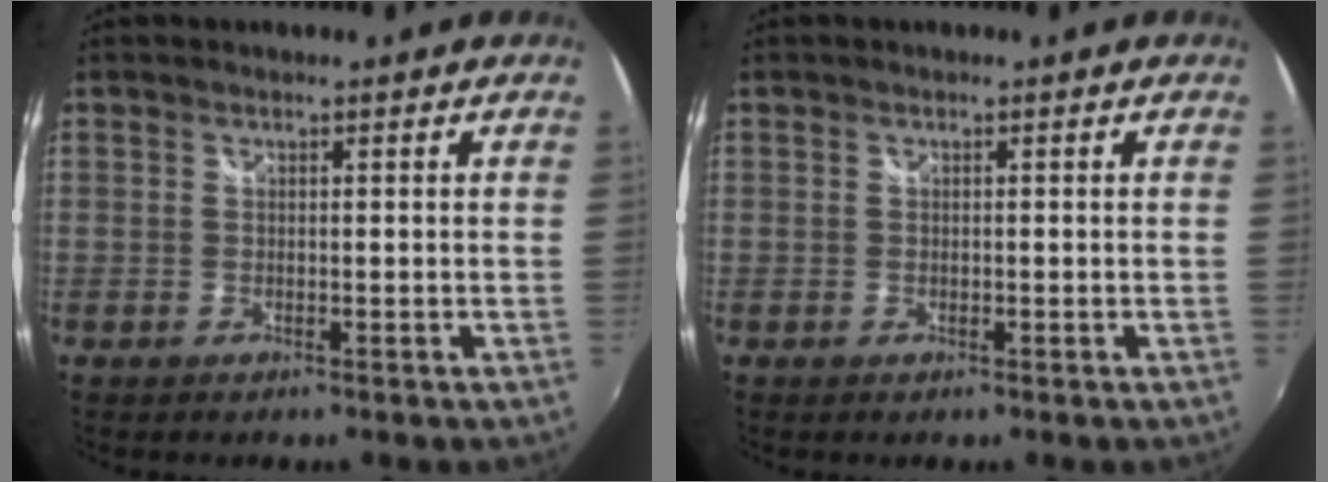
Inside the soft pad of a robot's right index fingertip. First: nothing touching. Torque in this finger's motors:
{"motor_torque": [-0.06, 0.07, 0.06, -0.01]}